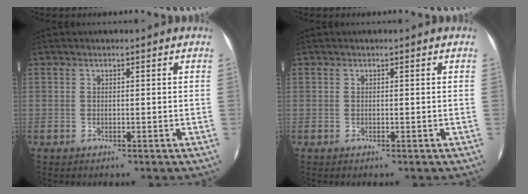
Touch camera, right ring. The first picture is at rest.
{"total": 0.0}